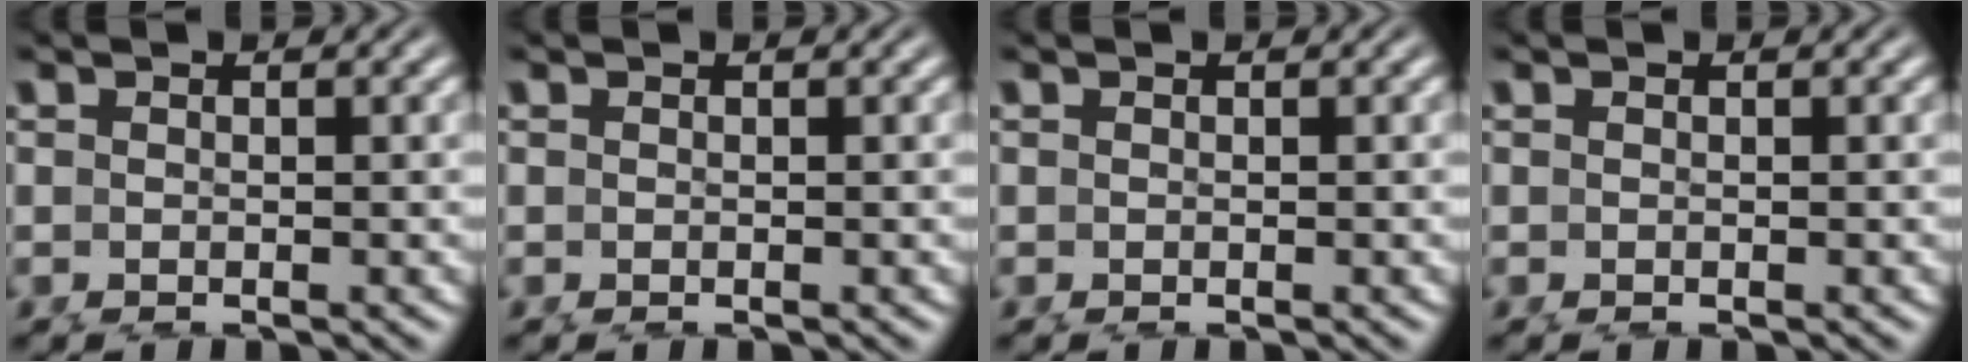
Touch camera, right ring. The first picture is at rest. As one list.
[{"total": 0.0}, {"total": 0.0}, {"total": 0.0}]